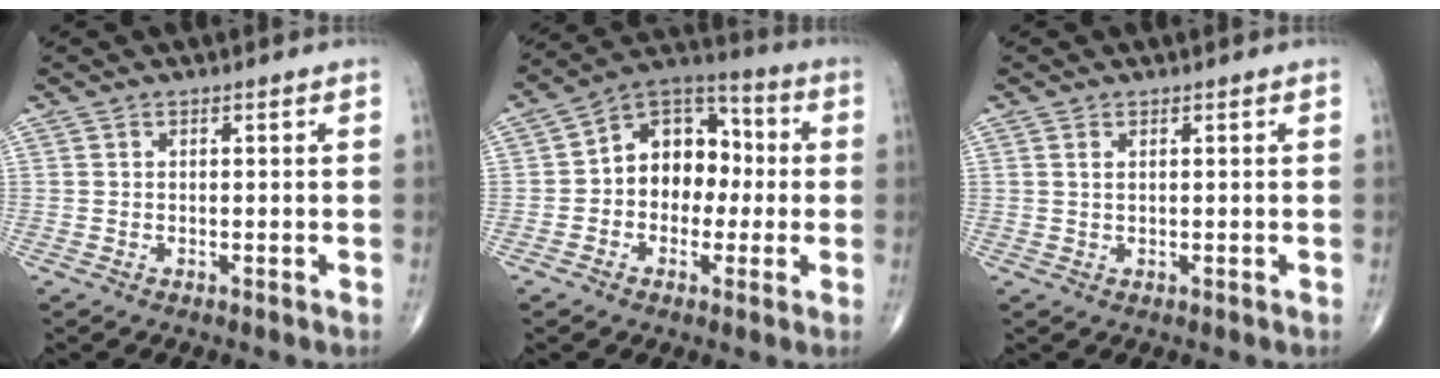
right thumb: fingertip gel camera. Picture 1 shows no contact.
{"total": 13.1, "force": [-0.1, 9.7, 8.8], "torque": [-0.089, 0.042, -0.018]}
{"total": 0.9, "force": [0.4, 0.4, 0.7], "torque": [-0.016, 0.004, 0.009]}